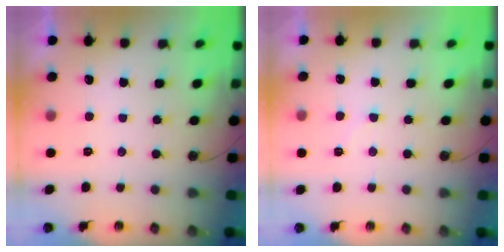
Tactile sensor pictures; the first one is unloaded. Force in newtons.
{"total": 6.8, "press": 6.7, "slide": 0.7}